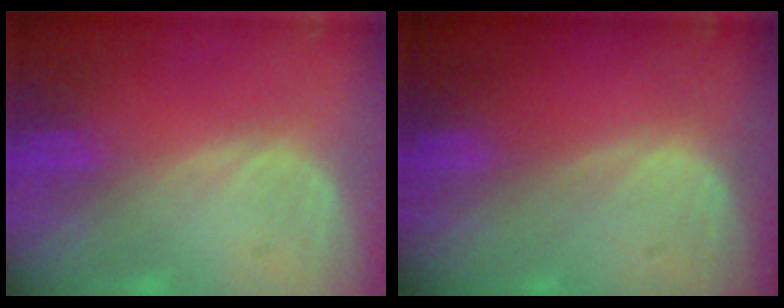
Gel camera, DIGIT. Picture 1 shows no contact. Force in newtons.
{"total": 0.0}